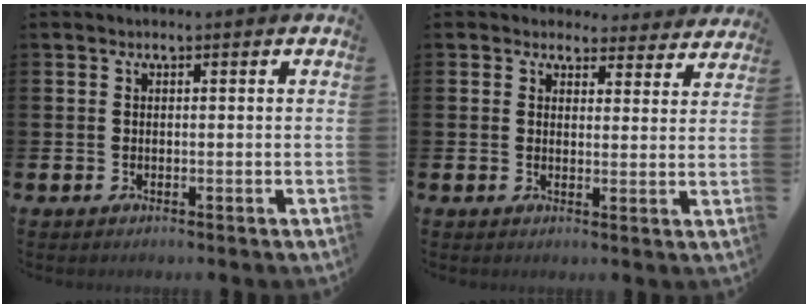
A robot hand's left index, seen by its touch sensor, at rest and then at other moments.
{"total": 3.5, "force": [3.2, 1.5, 0.0], "torque": [-0.005, -0.019, 0.053]}